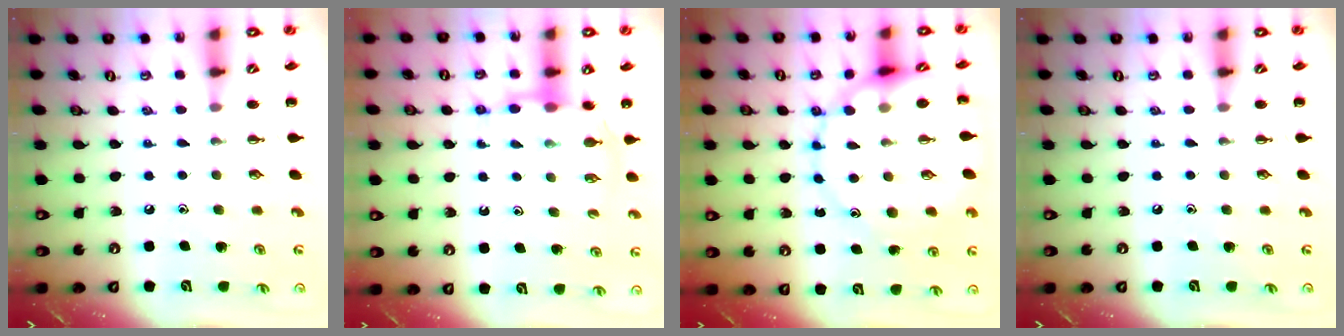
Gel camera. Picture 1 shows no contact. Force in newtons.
{"total": 7.7, "press": 7.7, "slide": 0.8}
{"total": 13.9, "press": 13.8, "slide": 1.1}
{"total": 0.0}